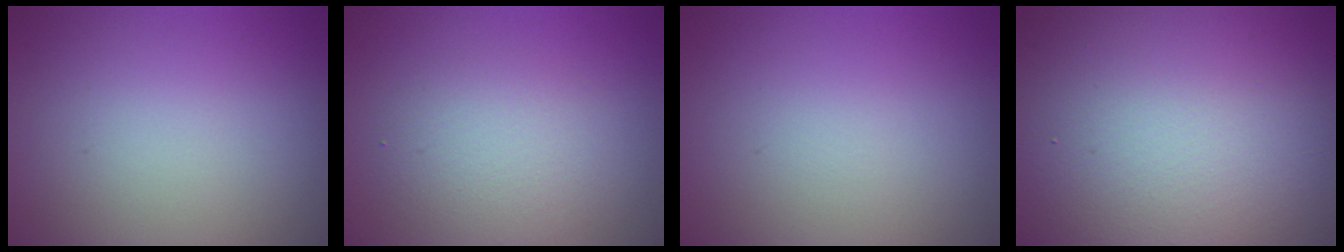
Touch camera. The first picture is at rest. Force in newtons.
{"total": 2.9, "press": 2.9, "slide": 0.2}
{"total": 0.0}
{"total": 20.6, "press": 20.5, "slide": 1.4}